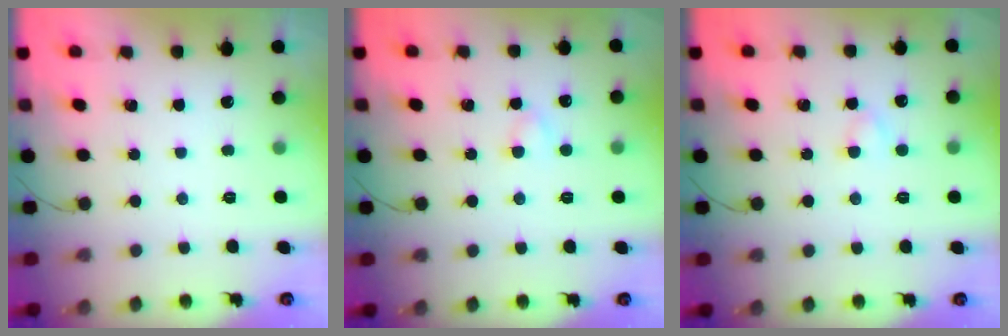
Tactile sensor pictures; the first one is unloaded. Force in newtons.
{"total": 2.3, "press": 2.1, "slide": 0.9}
{"total": 2.3, "press": 2.1, "slide": 0.9}